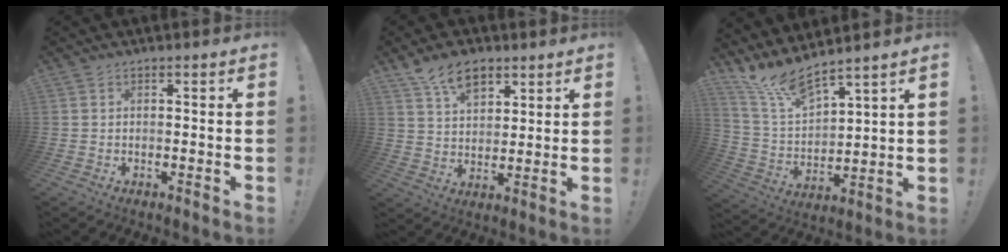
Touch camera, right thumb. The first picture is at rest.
{"total": 9.8, "force": [6.2, 5.7, 5.1], "torque": [-0.084, -0.024, 0.117]}
{"total": 11.5, "force": [10.3, 1.8, 4.8], "torque": [-0.119, -0.078, 0.189]}